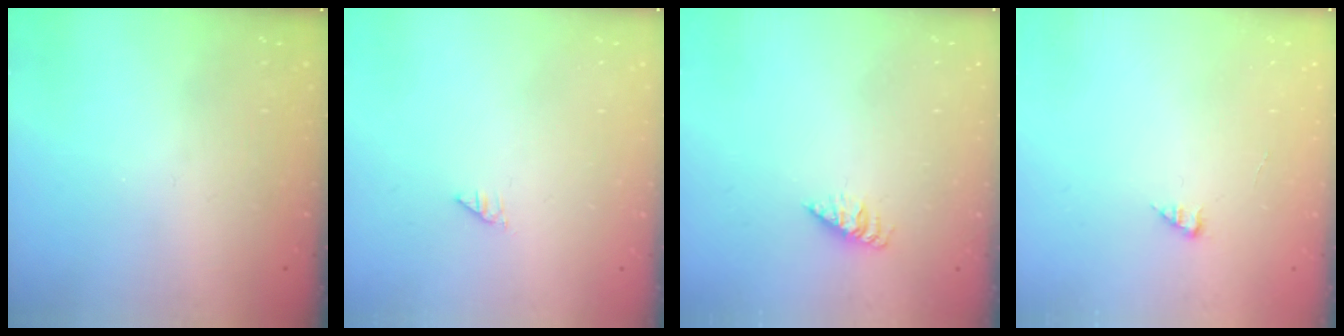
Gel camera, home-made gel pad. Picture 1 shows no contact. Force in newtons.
{"total": 0.0}
{"total": 2.3, "press": 2.3, "slide": 0.3}
{"total": 1.2, "press": 1.2, "slide": 0.2}